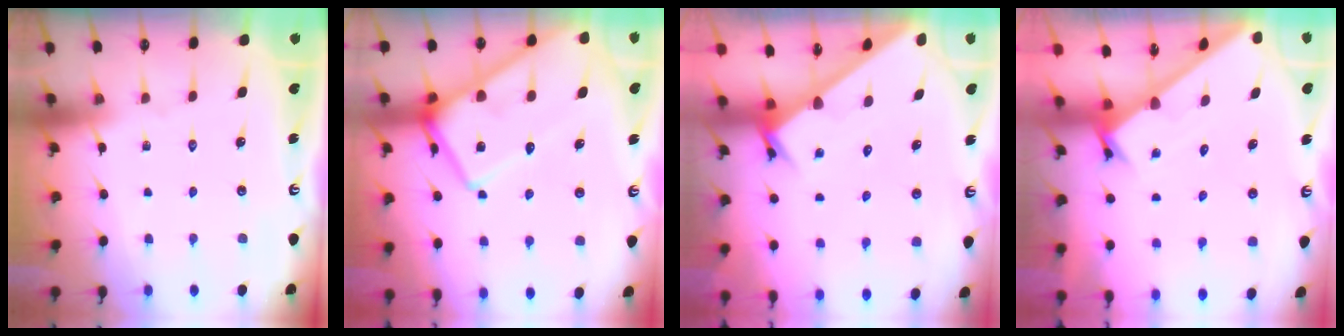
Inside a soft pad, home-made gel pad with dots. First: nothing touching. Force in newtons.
{"total": 17.3, "press": 17.2, "slide": 2.0}
{"total": 2.9, "press": 2.9, "slide": 0.1}
{"total": 1.6, "press": 1.6, "slide": 0.1}